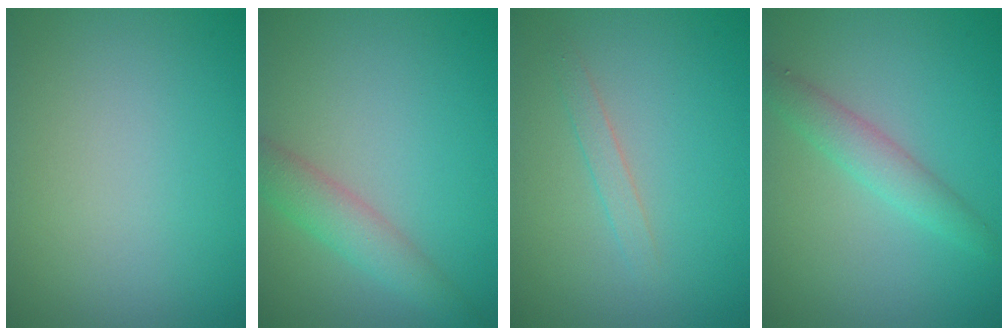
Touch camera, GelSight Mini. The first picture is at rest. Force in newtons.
{"total": 3.1, "press": 3.1, "slide": 0.1}
{"total": 1.2, "press": 1.2, "slide": 0.1}
{"total": 2.7, "press": 2.6, "slide": 0.1}